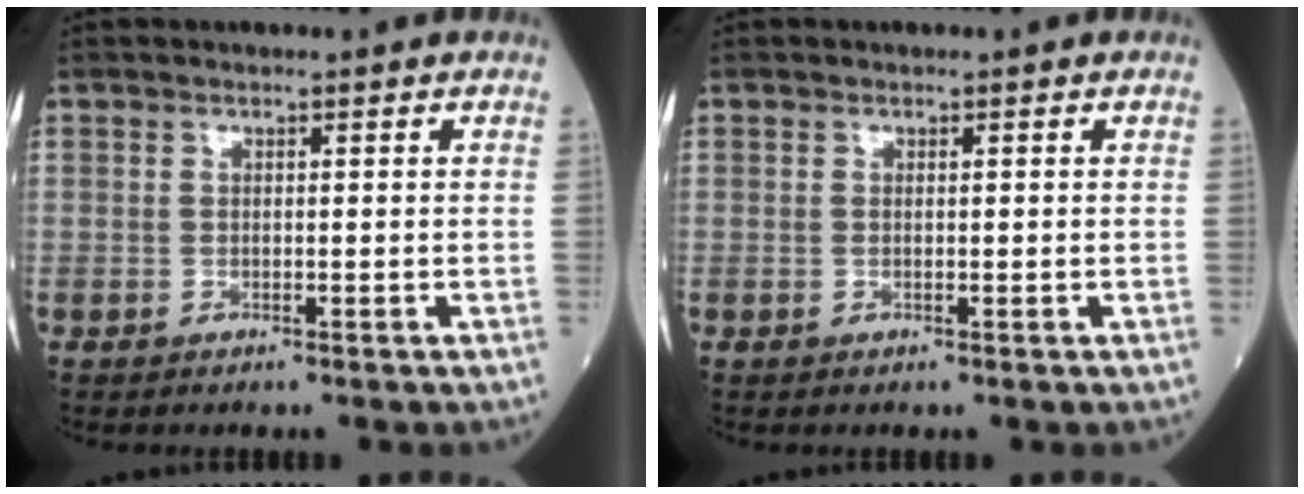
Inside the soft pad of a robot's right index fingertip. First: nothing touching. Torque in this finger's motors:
{"motor_torque": [0.00, 0.00, 0.00, -0.01]}